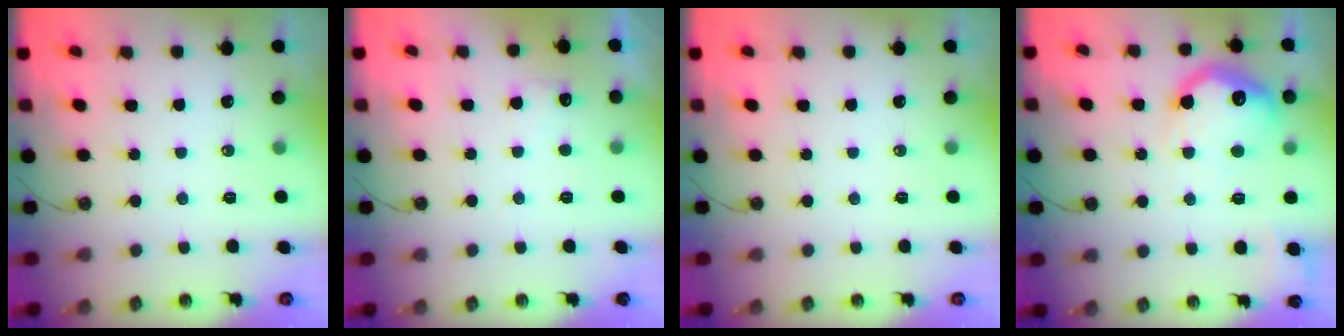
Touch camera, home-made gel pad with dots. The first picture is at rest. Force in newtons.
{"total": 5.6, "press": 5.5, "slide": 1.3}
{"total": 0.0}
{"total": 17.3, "press": 17.3, "slide": 0.4}